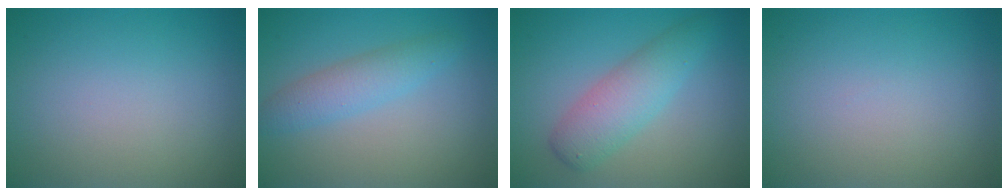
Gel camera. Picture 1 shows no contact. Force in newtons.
{"total": 2.9, "press": 2.9, "slide": 0.0}
{"total": 4.1, "press": 4.1, "slide": 0.0}
{"total": 0.0}